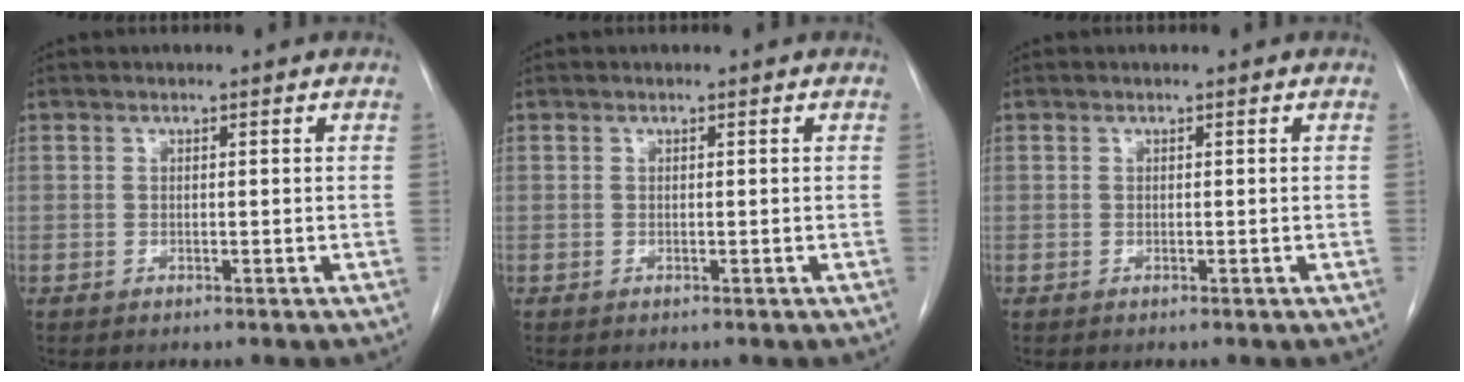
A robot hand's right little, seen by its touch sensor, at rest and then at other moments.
{"total": 0.0}
{"total": 0.0}